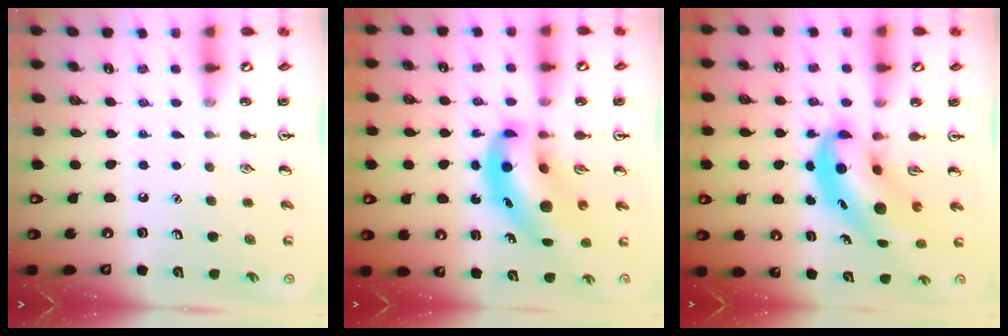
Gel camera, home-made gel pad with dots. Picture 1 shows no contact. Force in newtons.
{"total": 13.0, "press": 12.4, "slide": 3.9}
{"total": 7.6, "press": 7.3, "slide": 2.0}